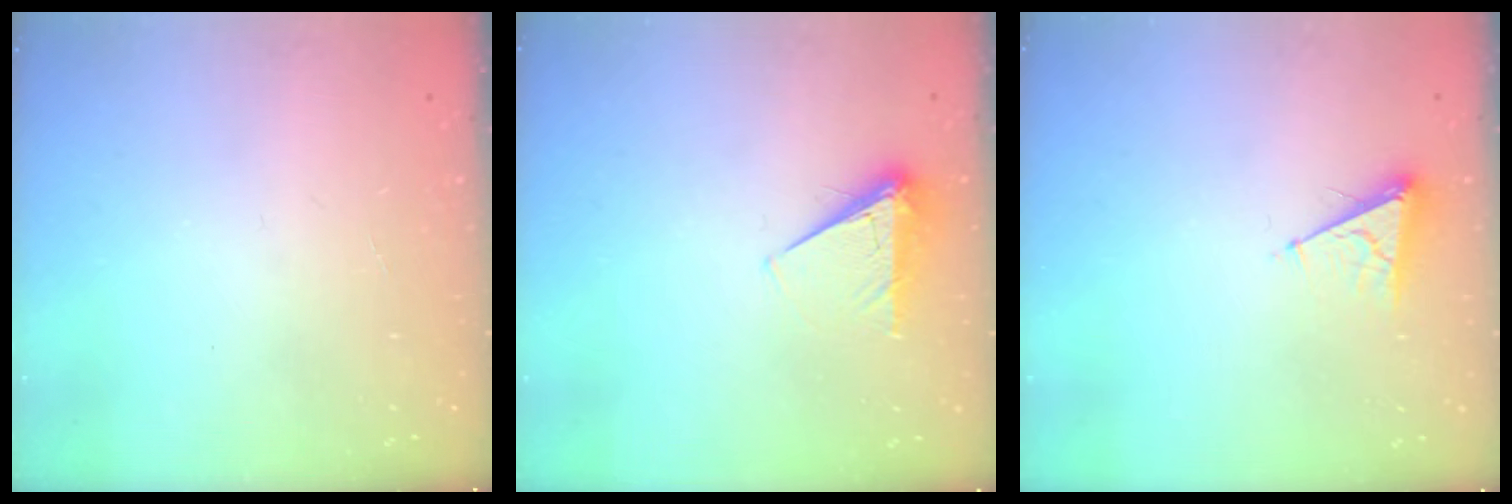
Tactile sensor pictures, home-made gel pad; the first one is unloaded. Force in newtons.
{"total": 5.3, "press": 5.3, "slide": 0.6}
{"total": 5.4, "press": 5.3, "slide": 0.6}